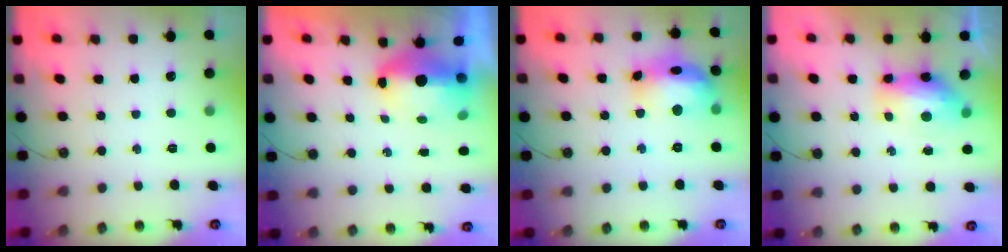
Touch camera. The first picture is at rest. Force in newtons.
{"total": 10.9, "press": 8.9, "slide": 6.3}
{"total": 15.6, "press": 15.5, "slide": 1.7}
{"total": 8.8, "press": 8.8, "slide": 1.0}